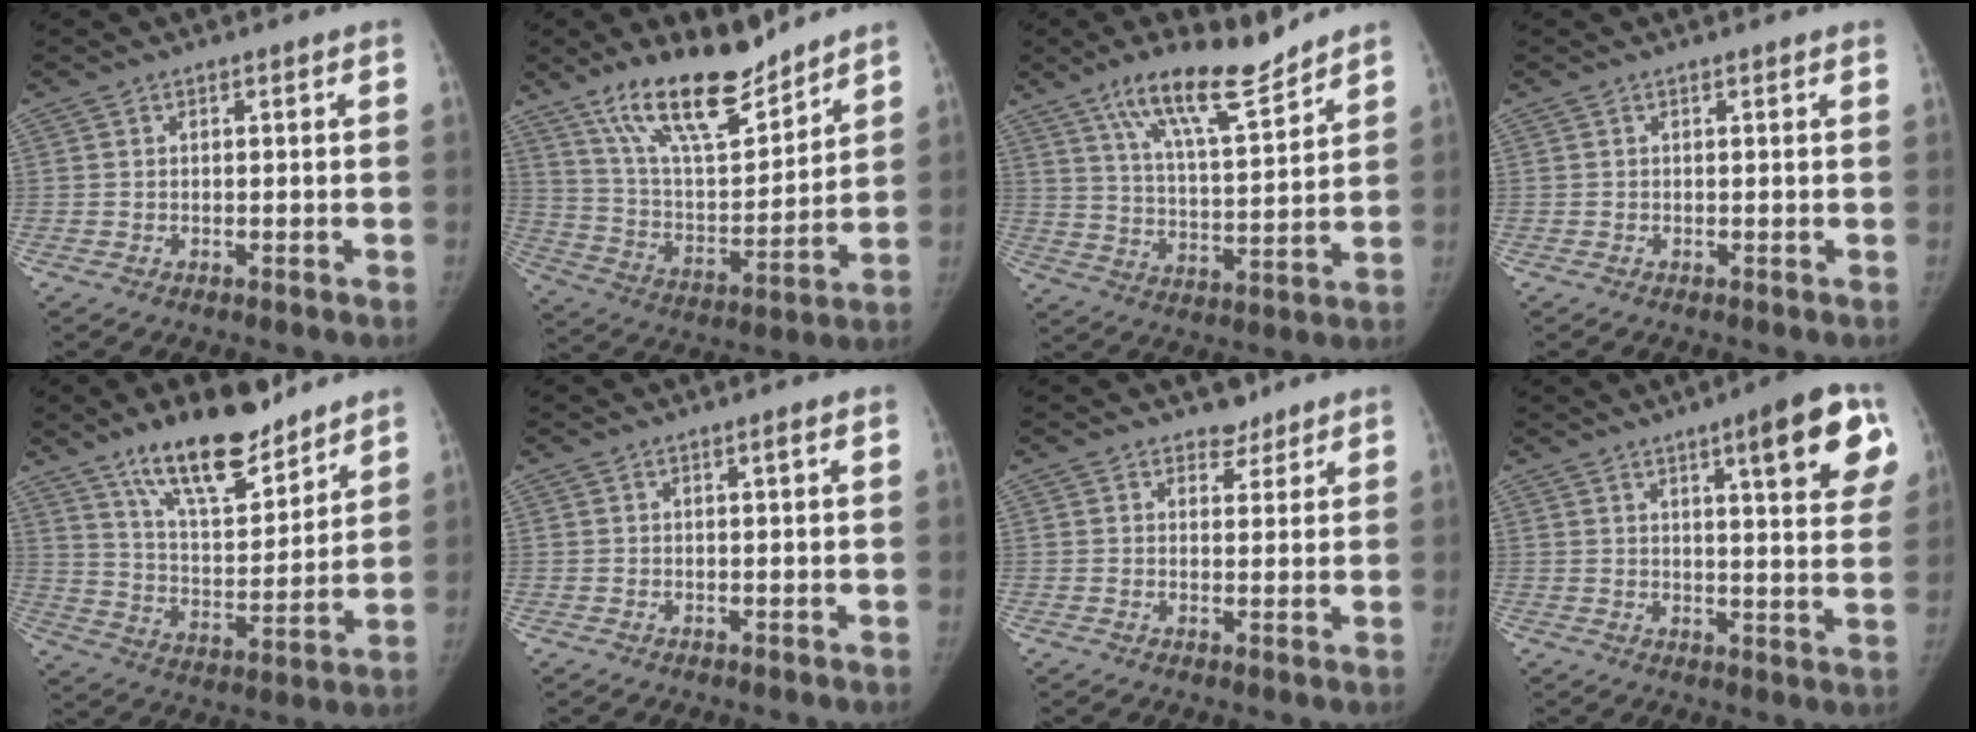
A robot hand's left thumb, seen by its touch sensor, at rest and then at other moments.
{"total": 19.3, "force": [14.4, 6.4, 11.2], "torque": [-0.153, -0.080, 0.259]}
{"total": 14.4, "force": [10.7, 3.2, 9.1], "torque": [-0.141, -0.062, 0.191]}
{"total": 0.8, "force": [0.7, 0.0, 0.4], "torque": [-0.006, 0.004, 0.008]}
{"total": 17.9, "force": [13.2, 6.2, 10.4], "torque": [-0.130, -0.080, 0.230]}
{"total": 0.6, "force": [0.2, -0.1, 0.6], "torque": [-0.008, 0.002, 0.004]}
{"total": 3.5, "force": [2.8, 2.0, 0.2], "torque": [0.025, -0.017, 0.038]}
{"total": 14.0, "force": [6.7, 3.1, 11.9], "torque": [-0.123, -0.023, 0.083]}